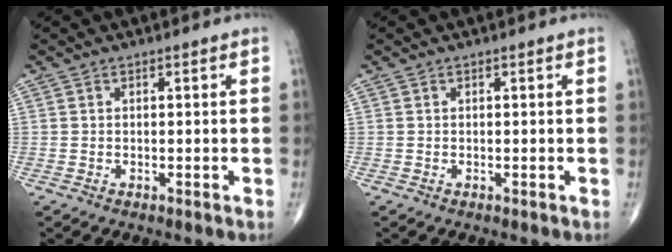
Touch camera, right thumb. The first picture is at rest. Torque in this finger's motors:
{"motor_torque": [0.00, 0.00, 0.00, 0.00, 0.00]}